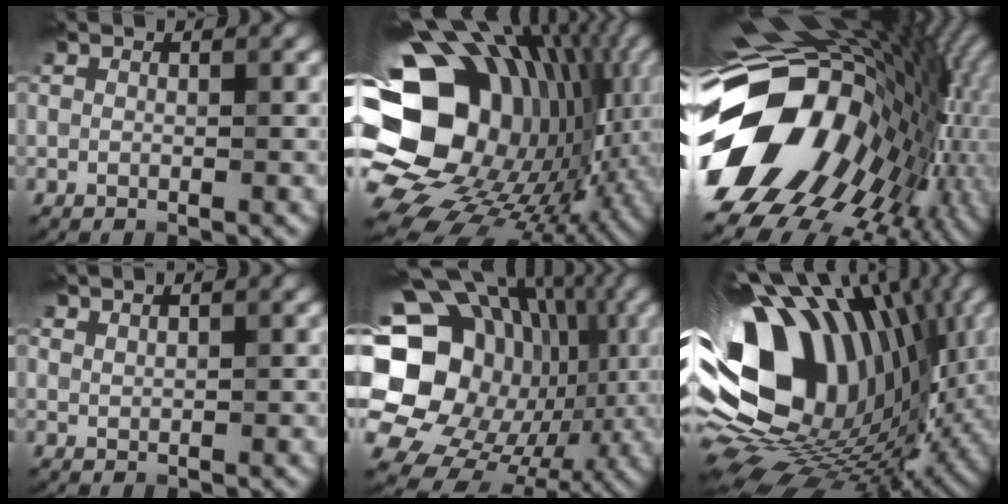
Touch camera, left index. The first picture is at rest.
{"total": 20.4, "force": [-1.3, 15.8, 12.8], "torque": [-0.256, -0.029, -0.018]}
{"total": 18.7, "force": [-0.5, 12.0, 14.3], "torque": [-0.242, -0.039, 0.003]}
{"total": 1.0, "force": [1.0, 0.1, 0.2], "torque": [-0.001, -0.001, 0.018]}
{"total": 21.6, "force": [0.6, 18.6, 11.0], "torque": [-0.213, 0.005, -0.005]}
{"total": 18.3, "force": [2.0, 11.6, 14.1], "torque": [-0.256, -0.027, 0.051]}